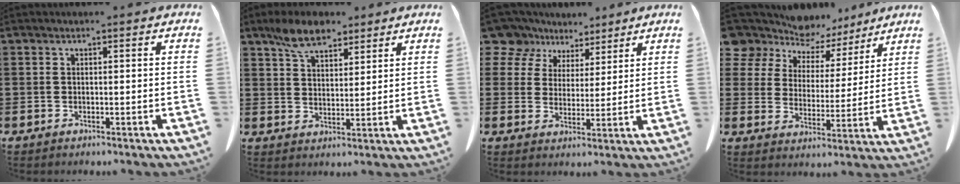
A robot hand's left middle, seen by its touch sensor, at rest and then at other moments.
{"total": 7.0, "force": [5.3, 3.0, 3.3], "torque": [-0.074, -0.002, 0.099]}
{"total": 8.4, "force": [6.8, 4.6, 1.6], "torque": [-0.078, -0.021, 0.130]}
{"total": 7.8, "force": [6.9, 3.4, 0.8], "torque": [-0.052, -0.037, 0.130]}